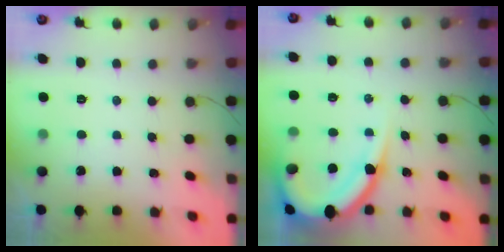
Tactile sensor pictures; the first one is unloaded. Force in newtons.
{"total": 13.3, "press": 13.3, "slide": 1.3}